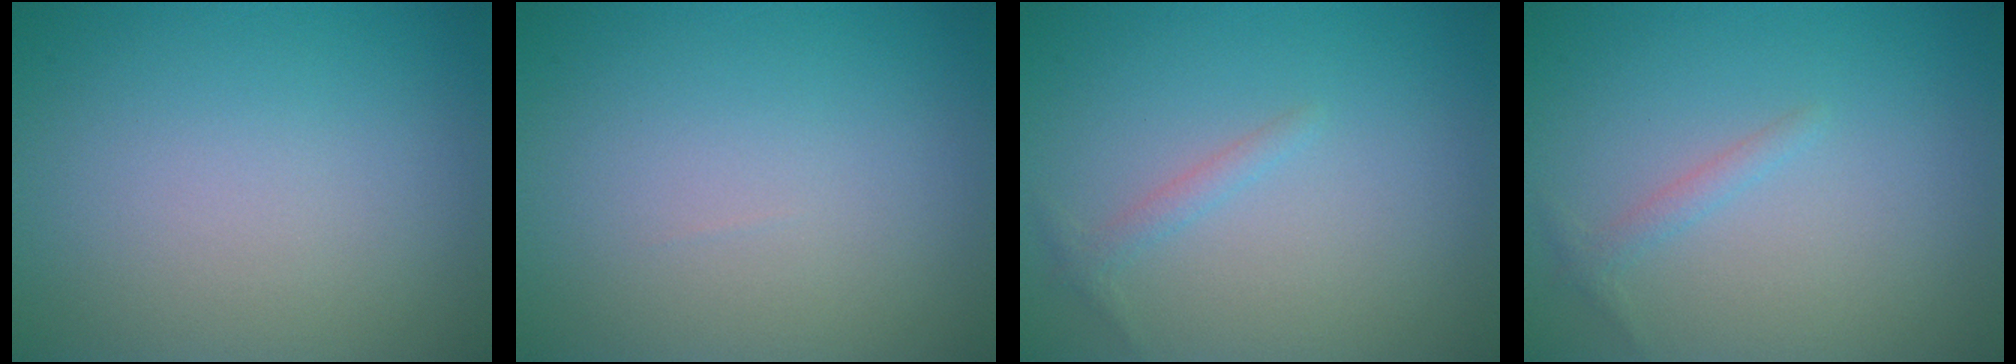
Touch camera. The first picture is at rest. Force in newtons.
{"total": 0.0}
{"total": 1.1, "press": 1.1, "slide": 0.1}
{"total": 1.1, "press": 1.1, "slide": 0.1}